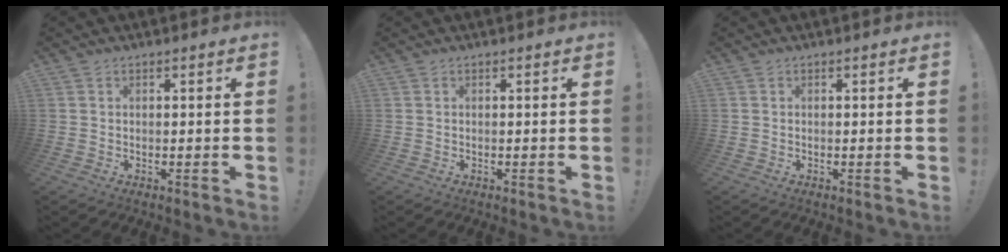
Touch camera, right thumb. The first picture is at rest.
{"total": 0.0}
{"total": 0.0}